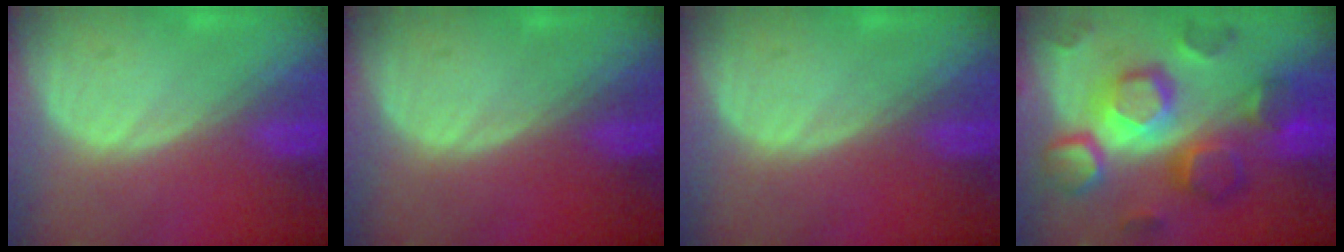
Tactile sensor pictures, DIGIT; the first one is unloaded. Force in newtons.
{"total": 0.0}
{"total": 0.0}
{"total": 12.2, "press": 12.1, "slide": 0.9}